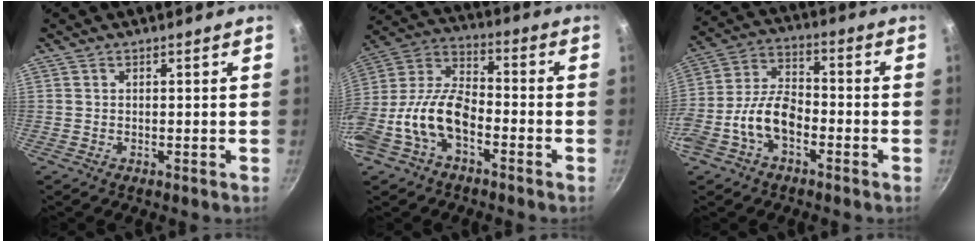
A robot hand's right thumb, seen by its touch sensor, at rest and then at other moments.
{"total": 14.9, "force": [-4.9, 8.6, 11.1], "torque": [-0.201, 0.054, -0.108]}
{"total": 10.3, "force": [-4.0, 6.0, 7.4], "torque": [-0.135, 0.048, -0.085]}